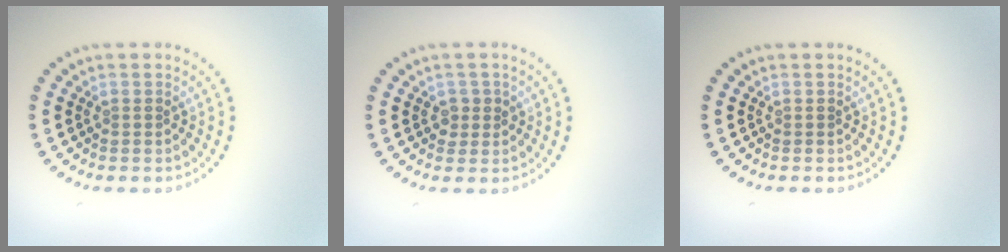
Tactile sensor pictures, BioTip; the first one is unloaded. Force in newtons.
{"total": 1.4, "press": 1.3, "slide": 0.6}
{"total": 0.0}